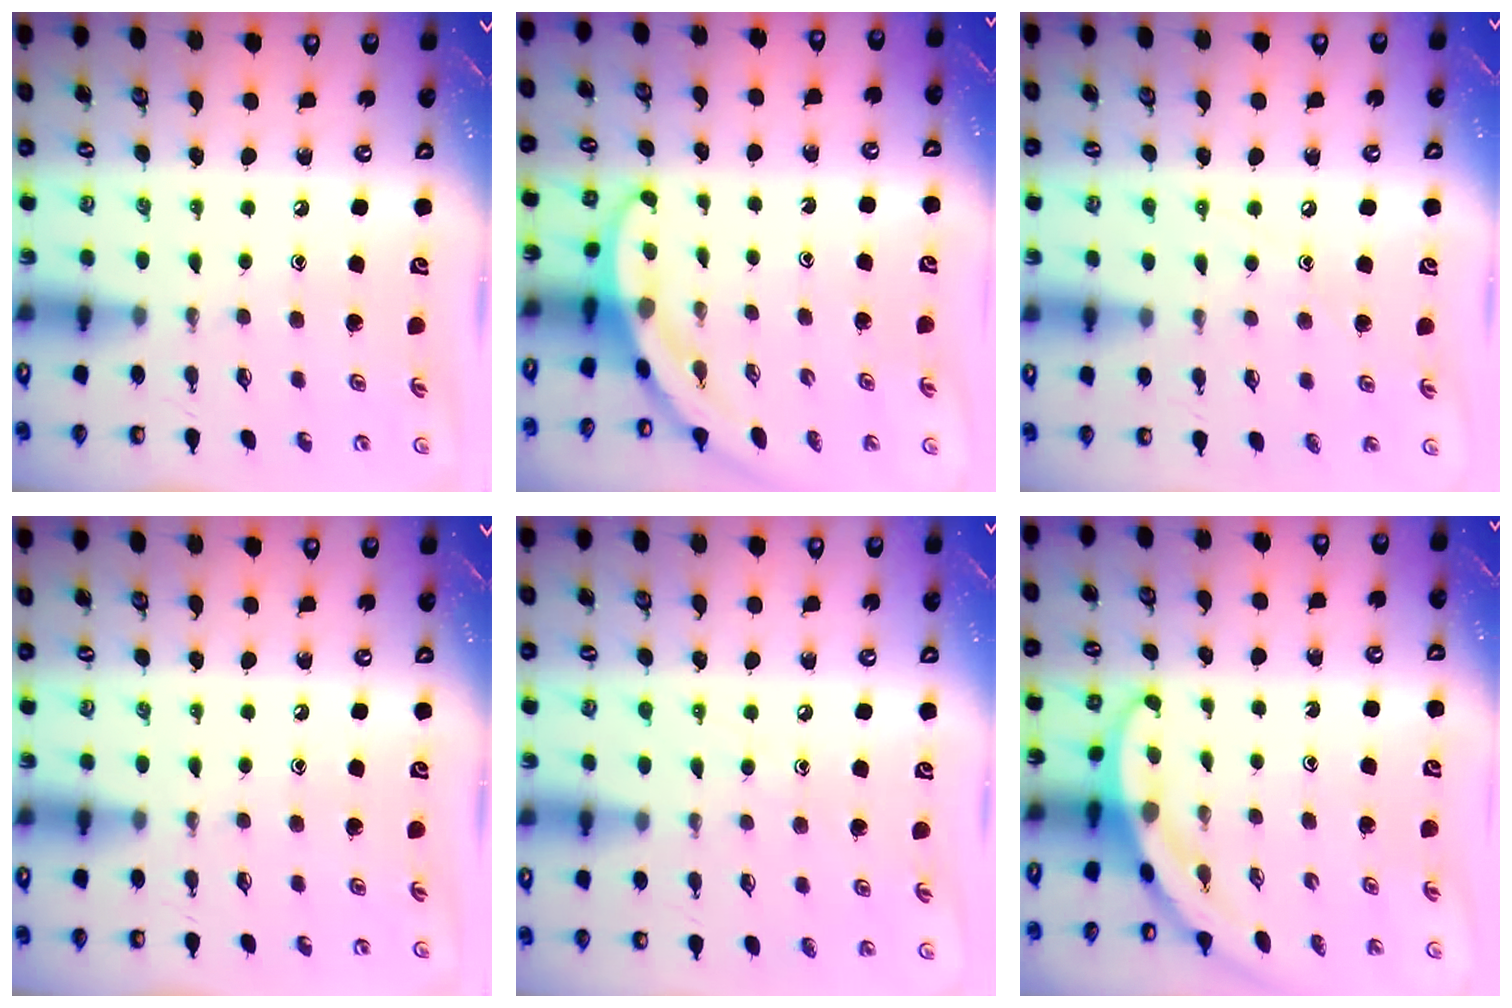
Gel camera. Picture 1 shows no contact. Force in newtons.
{"total": 3.4, "press": 3.4, "slide": 0.2}
{"total": 5.7, "press": 5.7, "slide": 0.7}
{"total": 0.0}
{"total": 5.8, "press": 5.8, "slide": 0.4}
{"total": 3.4, "press": 3.4, "slide": 0.2}